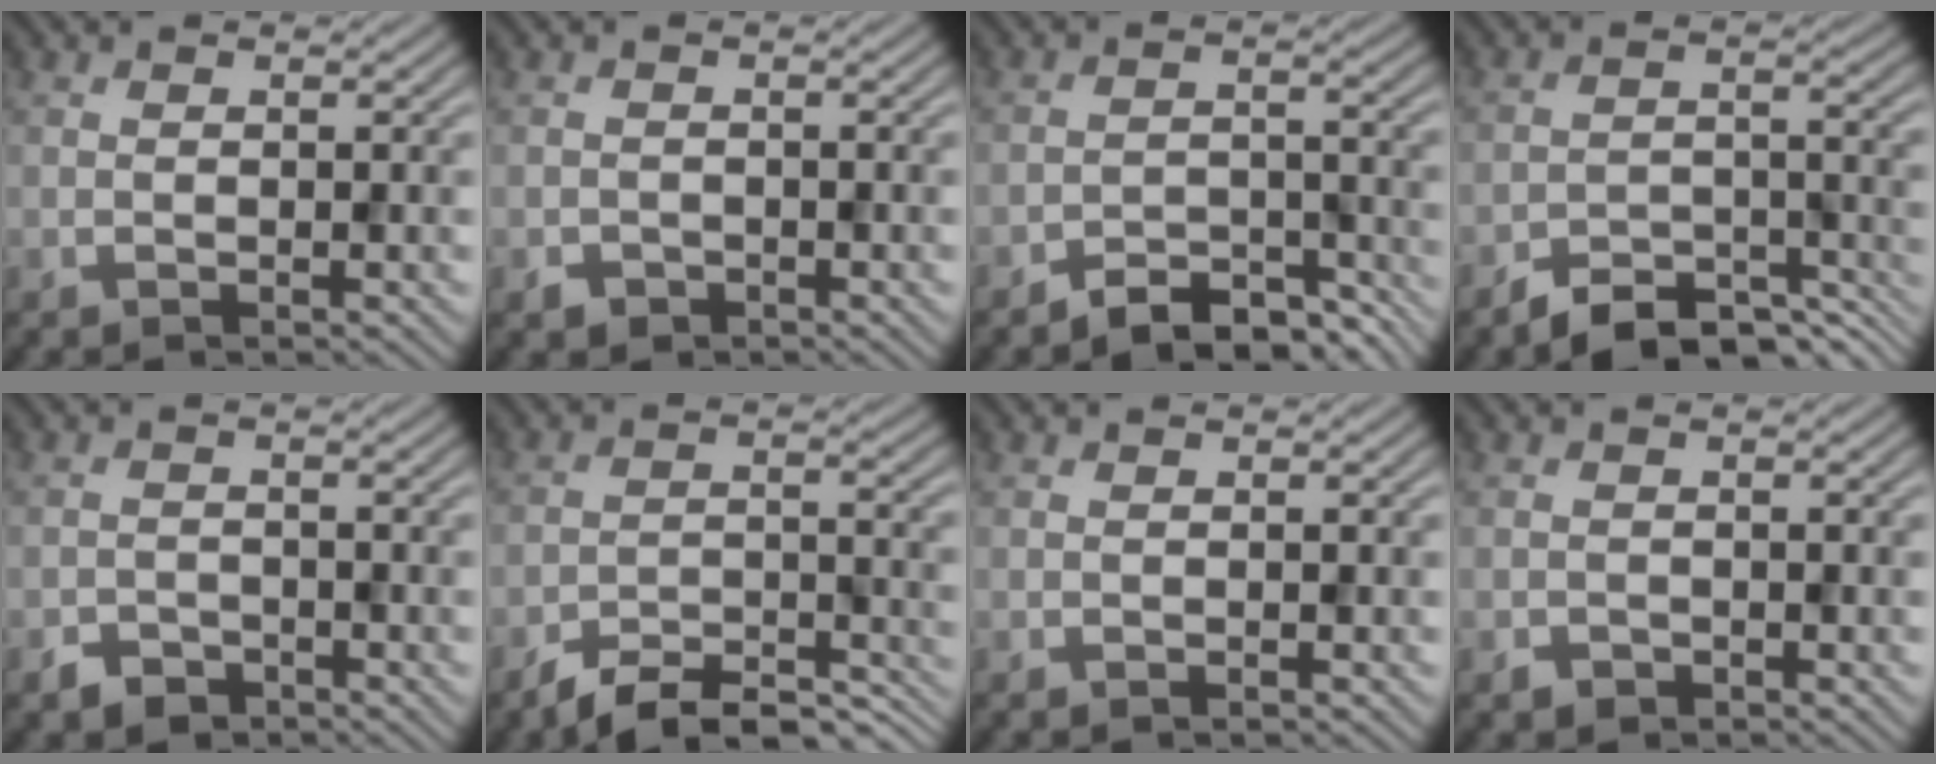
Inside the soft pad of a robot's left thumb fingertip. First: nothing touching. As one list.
[{"total": 1.4, "force": [-0.9, 1.0, 0.4], "torque": [-0.005, -0.004, -0.019]}, {"total": 5.6, "force": [-4.7, 1.9, 2.4], "torque": [-0.032, 0.001, -0.079]}, {"total": 6.8, "force": [-5.7, 2.3, 3.0], "torque": [-0.044, -0.004, -0.097]}, {"total": 2.4, "force": [-1.8, 1.4, 0.7], "torque": [-0.009, -0.002, -0.040]}, {"total": 7.2, "force": [-6.2, 1.9, 3.1], "torque": [-0.050, -0.003, -0.104]}, {"total": 0.0}, {"total": 1.0, "force": [-0.7, 0.7, 0.2], "torque": [-0.003, -0.003, -0.014]}]